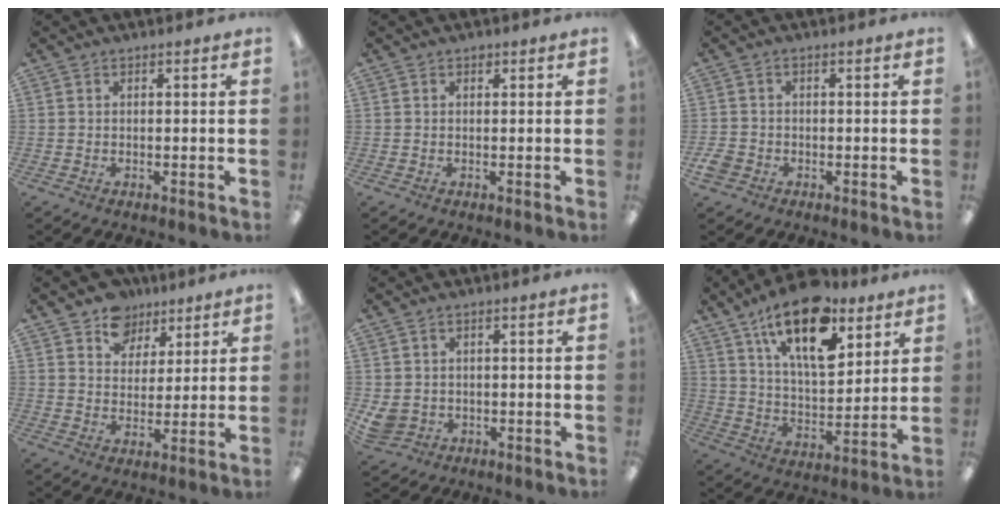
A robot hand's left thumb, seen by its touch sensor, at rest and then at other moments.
{"total": 0.6, "force": [0.4, 0.4, 0.1], "torque": [-0.004, 0.002, 0.008]}
{"total": 2.7, "force": [-1.4, 2.1, 1.0], "torque": [-0.022, 0.006, -0.028]}
{"total": 9.7, "force": [6.6, 6.9, 1.8], "torque": [-0.024, -0.041, 0.123]}
{"total": 3.7, "force": [0.2, 3.4, 1.6], "torque": [-0.046, 0.000, 0.003]}
{"total": 20.0, "force": [12.6, 9.4, 12.3], "torque": [-0.198, -0.064, 0.217]}